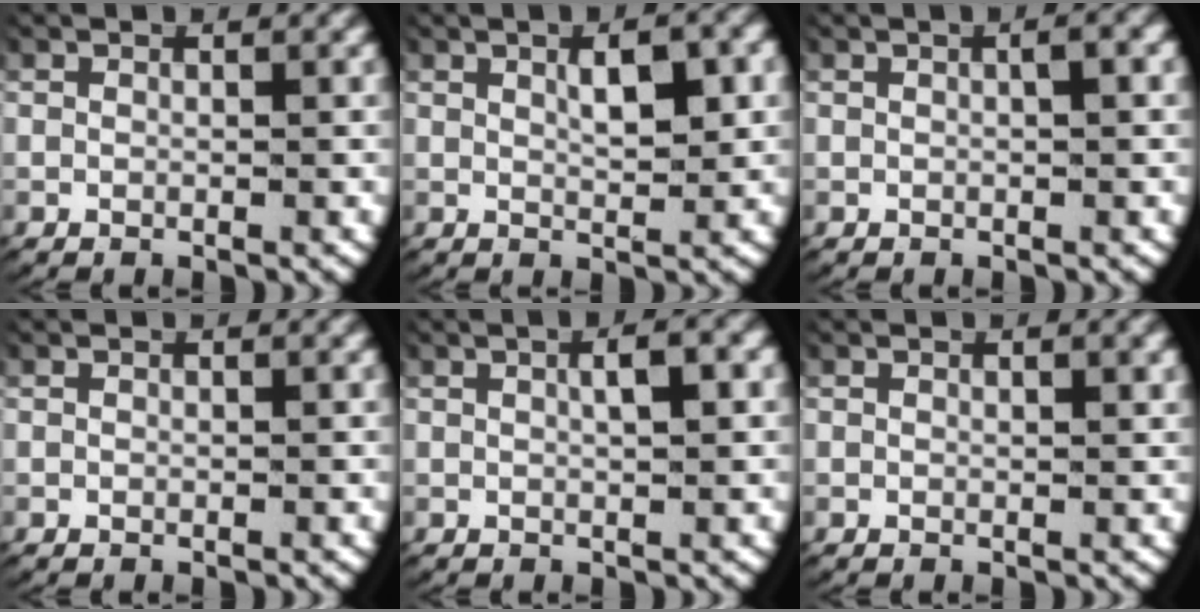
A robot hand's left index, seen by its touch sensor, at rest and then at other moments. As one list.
[{"total": 3.3, "force": [0.9, 1.1, 2.9], "torque": [-0.040, 0.000, 0.018]}, {"total": 1.4, "force": [0.4, 0.3, 1.4], "torque": [-0.018, 0.008, 0.006]}, {"total": 0.0}, {"total": 2.5, "force": [0.7, 0.7, 2.3], "torque": [-0.029, 0.009, 0.010]}, {"total": 0.6, "force": [0.4, -0.1, 0.4], "torque": [-0.007, -0.003, 0.007]}]